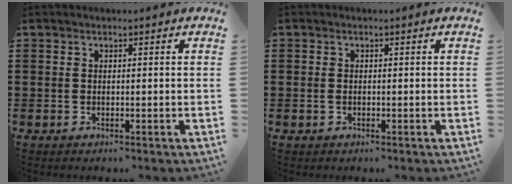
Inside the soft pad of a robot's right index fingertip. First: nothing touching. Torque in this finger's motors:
{"motor_torque": [-0.28, 0.51, -0.01, -0.01]}